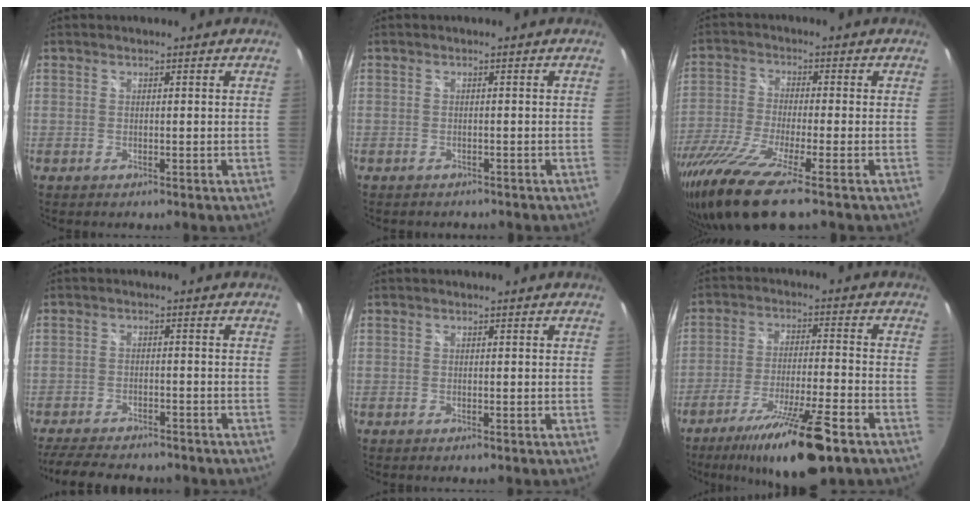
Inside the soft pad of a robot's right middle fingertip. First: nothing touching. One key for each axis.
{"total": 1.8, "fx": -1.6, "fy": 0.7, "fz": 0.4, "tx": -0.011, "ty": -0.008, "tz": -0.021}
{"total": 14.1, "fx": -9.9, "fy": 1.1, "fz": 10.0, "tx": -0.219, "ty": -0.055, "tz": -0.185}
{"total": 12.4, "fx": -10.6, "fy": 3.6, "fz": 5.4, "tx": -0.122, "ty": -0.022, "tz": -0.159}
{"total": 0.0}
{"total": 15.8, "fx": -11.1, "fy": 1.6, "fz": 11.1, "tx": -0.206, "ty": -0.031, "tz": -0.185}